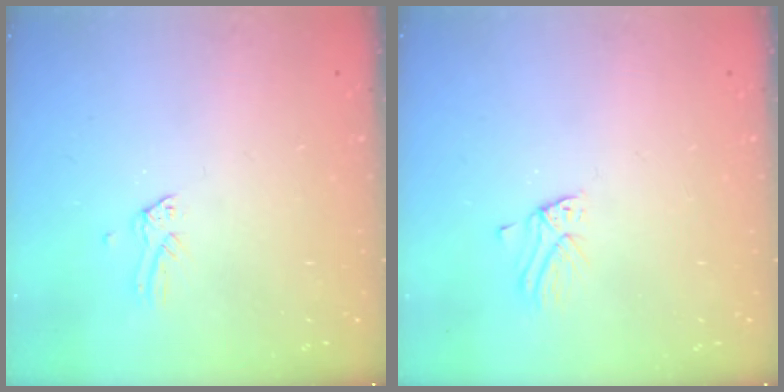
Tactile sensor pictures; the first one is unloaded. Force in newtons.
{"total": 1.8, "press": 1.8, "slide": 0.1}